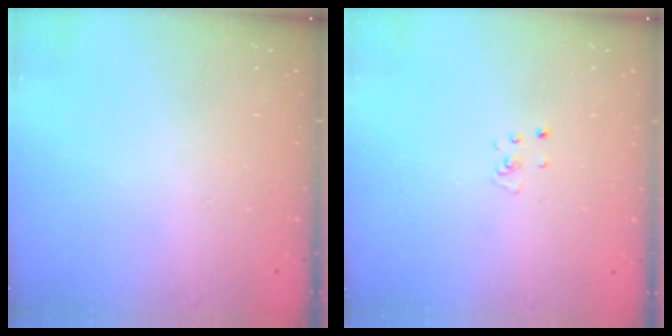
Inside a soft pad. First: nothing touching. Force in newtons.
{"total": 2.6, "press": 2.6, "slide": 0.3}